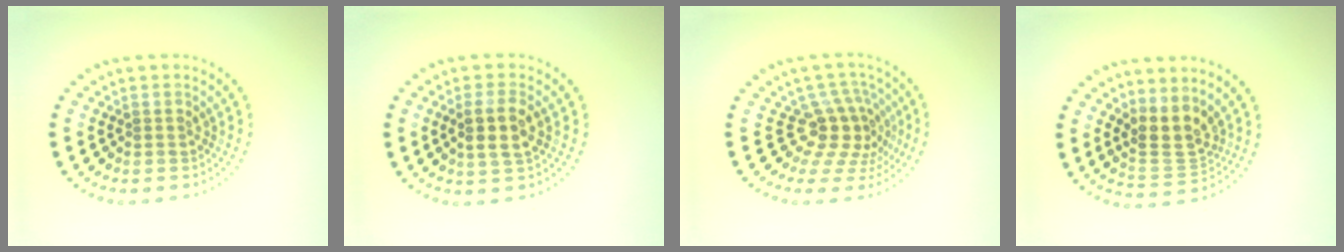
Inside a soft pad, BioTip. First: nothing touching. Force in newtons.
{"total": 2.8, "press": 2.7, "slide": 0.9}
{"total": 4.2, "press": 2.9, "slide": 3.0}
{"total": 3.4, "press": 2.9, "slide": 1.8}